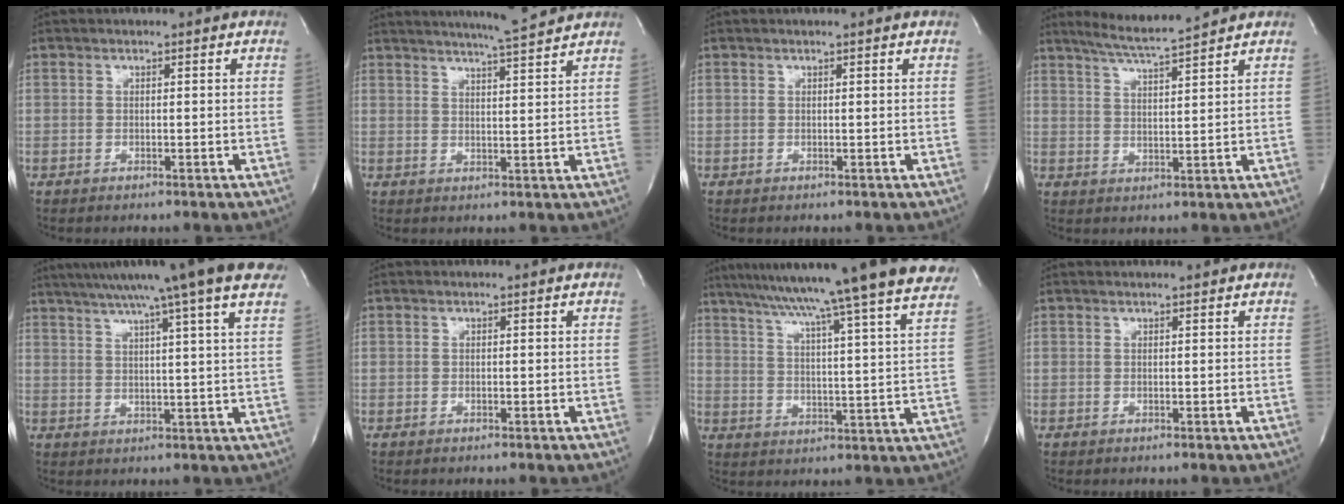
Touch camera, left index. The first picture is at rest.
{"total": 8.6, "force": [7.9, -1.1, 3.3], "torque": [-0.060, -0.005, 0.110]}
{"total": 0.0}
{"total": 6.5, "force": [5.9, -1.4, 2.4], "torque": [-0.052, -0.006, 0.108]}
{"total": 18.7, "force": [14.4, -1.2, 11.9], "torque": [-0.193, 0.019, 0.186]}
{"total": 0.0}
{"total": 27.1, "force": [23.2, -1.4, 13.9], "torque": [-0.232, -0.029, 0.306]}
{"total": 1.7, "force": [1.6, 0.1, 0.6], "torque": [-0.008, 0.014, 0.023]}